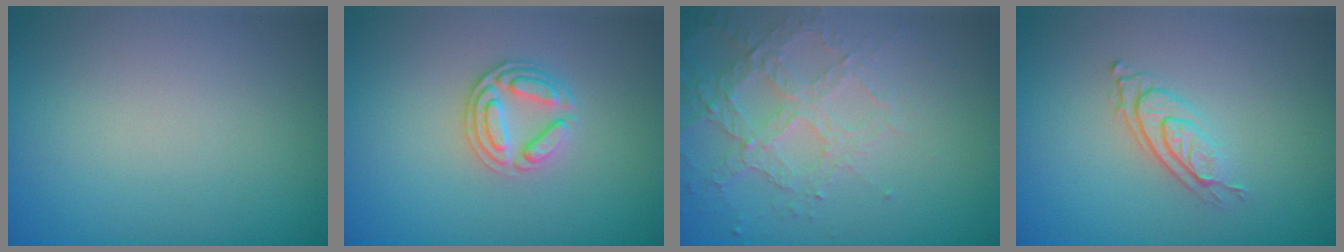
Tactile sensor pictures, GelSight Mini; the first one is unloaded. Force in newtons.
{"total": 2.6, "press": 2.5, "slide": 0.7}
{"total": 3.4, "press": 3.3, "slide": 0.8}
{"total": 2.8, "press": 2.1, "slide": 1.9}